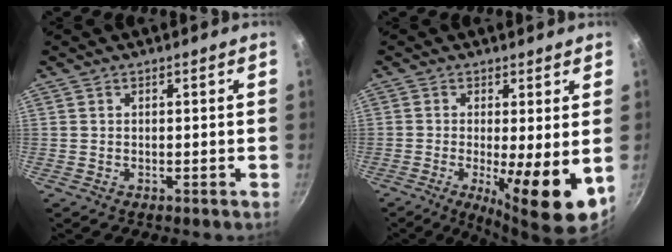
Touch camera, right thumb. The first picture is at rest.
{"total": 10.5, "force": [-1.6, 2.1, 10.2], "torque": [-0.159, -0.014, -0.019]}